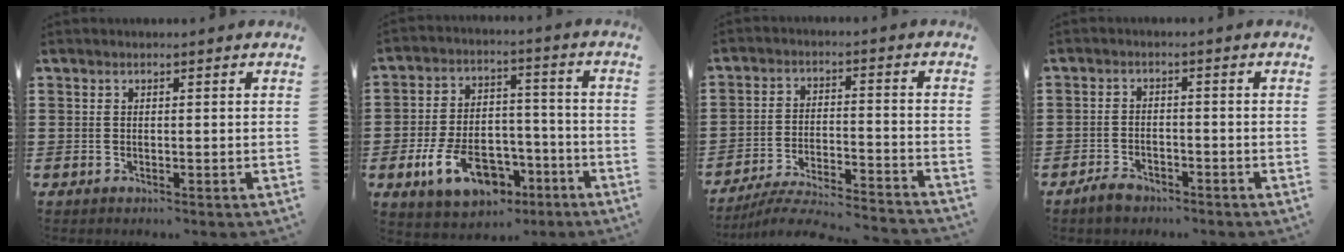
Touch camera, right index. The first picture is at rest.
{"total": 10.8, "force": [-5.2, 6.5, 6.9], "torque": [-0.138, 0.016, -0.094]}
{"total": 5.8, "force": [-5.5, 0.1, 1.8], "torque": [-0.039, -0.005, -0.111]}
{"total": 2.5, "force": [-2.1, 1.0, 0.8], "torque": [-0.026, 0.000, -0.045]}